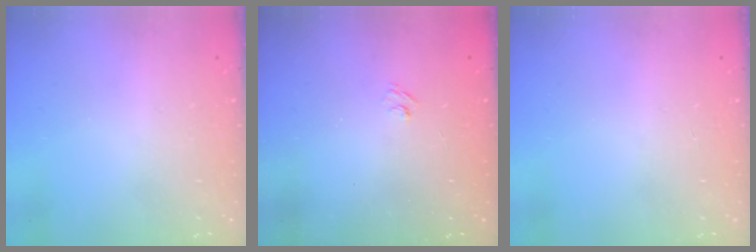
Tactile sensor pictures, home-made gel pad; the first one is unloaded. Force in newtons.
{"total": 2.2, "press": 2.0, "slide": 1.0}
{"total": 0.0}